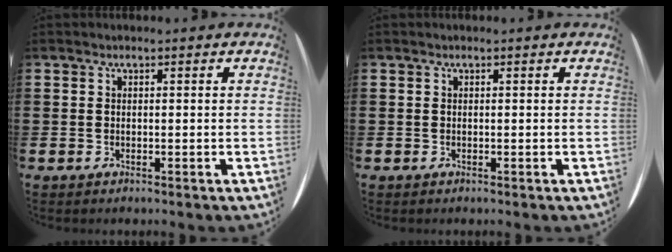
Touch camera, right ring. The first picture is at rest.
{"total": 0.0}